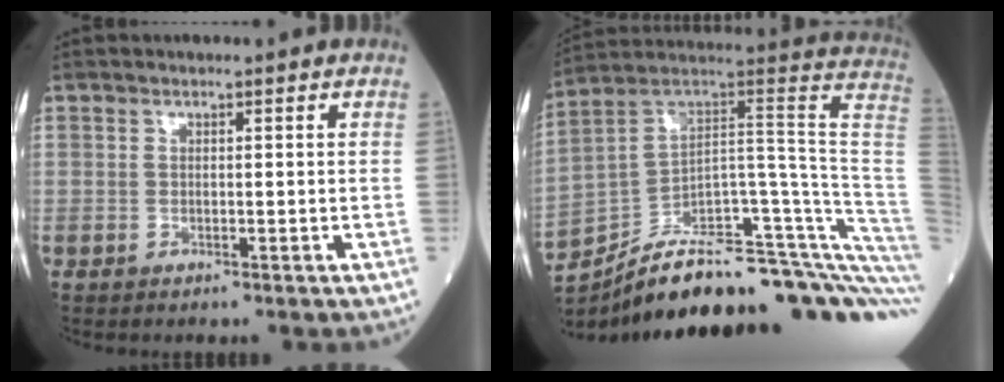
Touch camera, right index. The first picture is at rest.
{"total": 32.2, "force": [-24.3, 5.4, 20.5], "torque": [-0.191, 0.021, -0.337]}